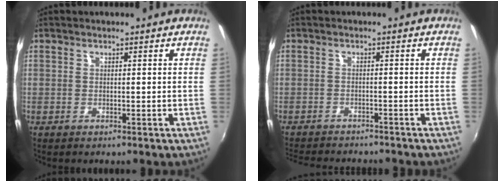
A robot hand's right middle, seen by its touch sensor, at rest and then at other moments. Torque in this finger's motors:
{"motor_torque": [0.53, -0.58, 0.11, 0.05]}